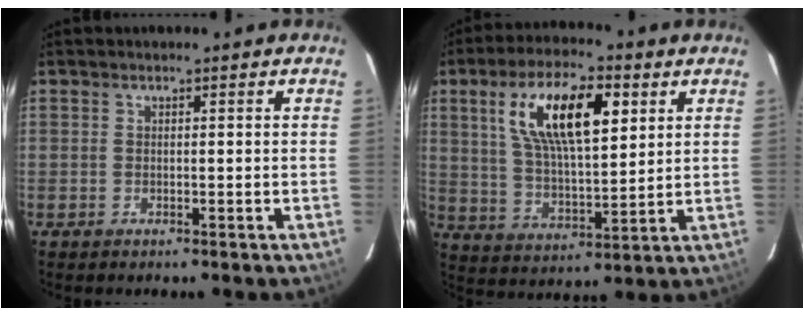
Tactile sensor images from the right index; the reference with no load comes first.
{"total": 16.4, "force": [6.3, 6.0, 13.9], "torque": [-0.249, 0.019, 0.117]}